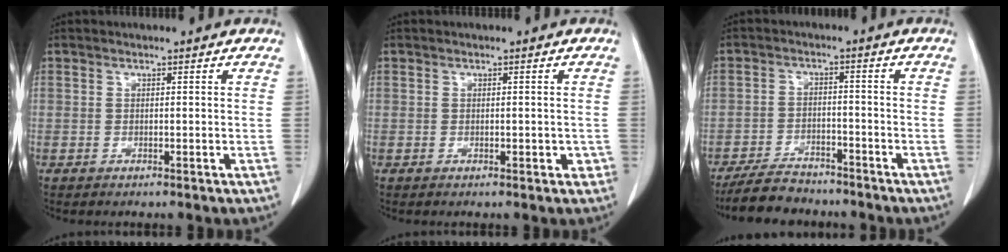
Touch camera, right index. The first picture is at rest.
{"total": 1.7, "force": [-0.3, 1.0, 1.3], "torque": [-0.014, 0.004, -0.001]}
{"total": 7.3, "force": [-6.5, 2.6, 1.9], "torque": [-0.035, -0.011, -0.112]}